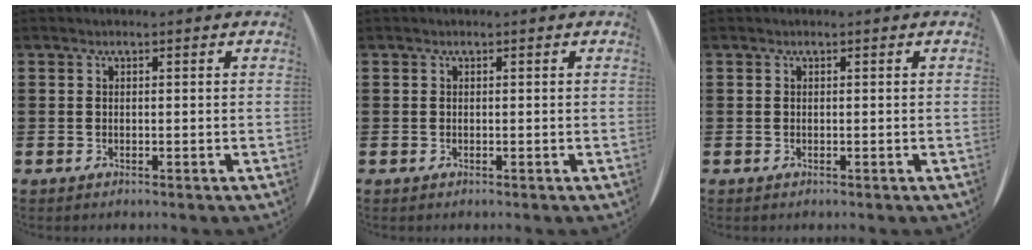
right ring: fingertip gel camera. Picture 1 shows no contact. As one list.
[{"total": 0.0}, {"total": 0.0}]